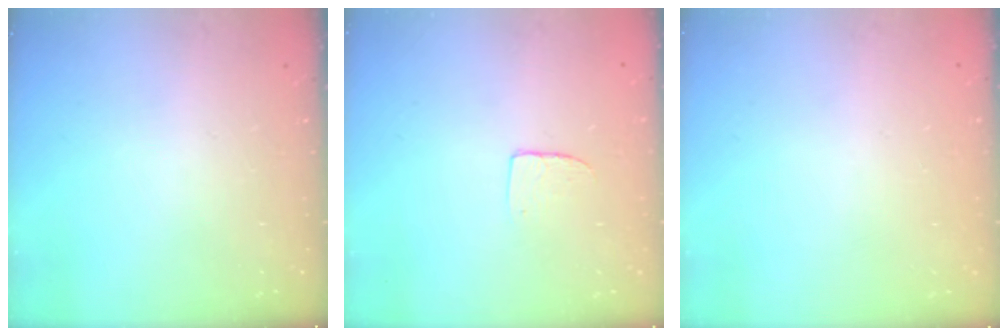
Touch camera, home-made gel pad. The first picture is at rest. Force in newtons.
{"total": 4.3, "press": 4.3, "slide": 0.3}
{"total": 0.0}